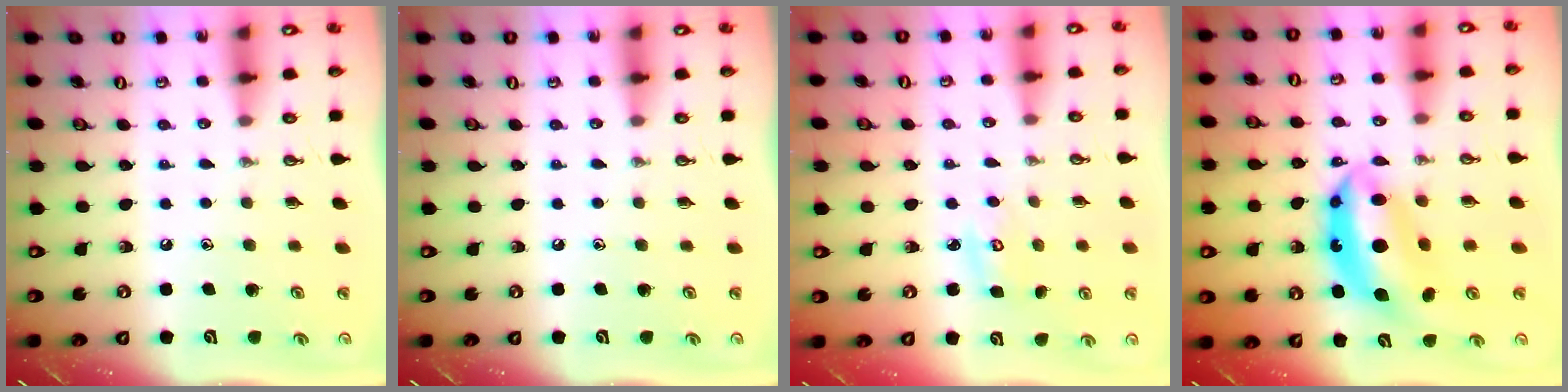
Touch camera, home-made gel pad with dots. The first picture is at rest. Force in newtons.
{"total": 0.0}
{"total": 4.0, "press": 4.0, "slide": 0.3}
{"total": 14.1, "press": 14.0, "slide": 1.6}